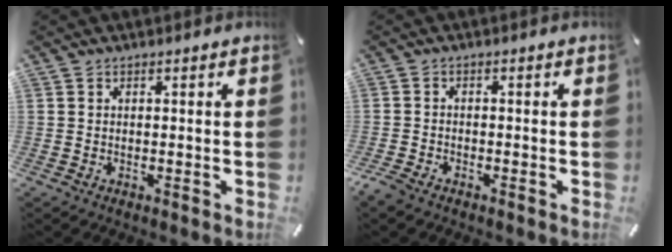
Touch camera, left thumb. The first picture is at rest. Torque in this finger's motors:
{"motor_torque": [-0.07, 0.62, 0.24, 0.18, 0.25]}